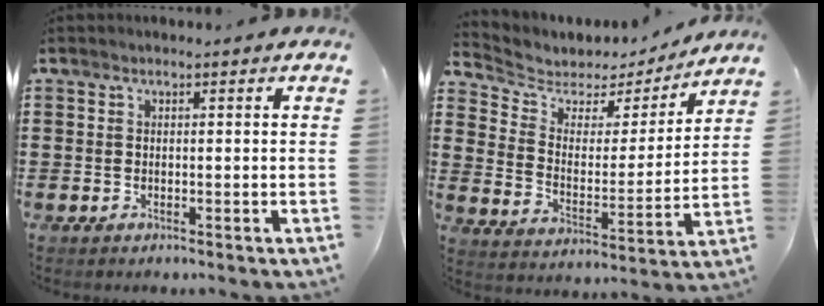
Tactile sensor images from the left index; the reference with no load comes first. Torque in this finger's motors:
{"motor_torque": [-0.33, 0.47, 0.03, -0.04]}